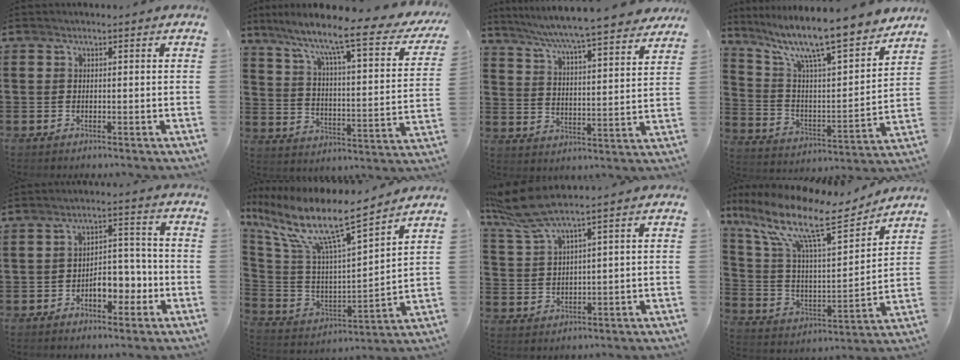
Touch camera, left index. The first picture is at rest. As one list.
[{"total": 10.3, "force": [7.6, 0.9, 6.9], "torque": [-0.136, -0.060, 0.113]}, {"total": 6.2, "force": [5.7, -0.7, 2.2], "torque": [-0.067, -0.046, 0.092]}, {"total": 11.7, "force": [9.7, 0.9, 6.5], "torque": [-0.154, -0.069, 0.157]}, {"total": 6.1, "force": [-2.6, 3.4, 4.4], "torque": [-0.067, 0.009, -0.050]}, {"total": 13.0, "force": [8.9, 1.7, 9.4], "torque": [-0.214, -0.057, 0.142]}, {"total": 7.1, "force": [5.4, 0.7, 4.5], "torque": [-0.122, -0.016, 0.091]}, {"total": 15.2, "force": [10.2, 3.5, 10.7], "torque": [-0.245, -0.051, 0.168]}]